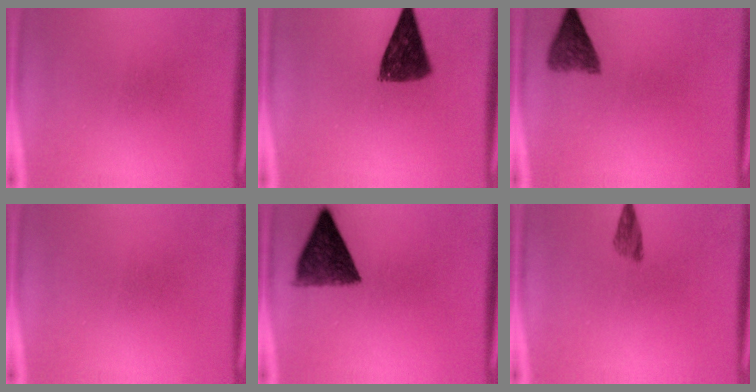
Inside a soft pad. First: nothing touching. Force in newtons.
{"total": 9.4}
{"total": 4.1}
{"total": 0.0}
{"total": 9.2}
{"total": 2.1}